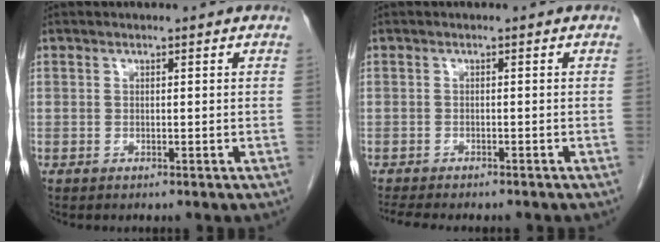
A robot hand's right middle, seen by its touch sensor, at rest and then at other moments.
{"total": 7.8, "force": [-6.8, 1.8, 3.5], "torque": [-0.048, -0.004, -0.096]}